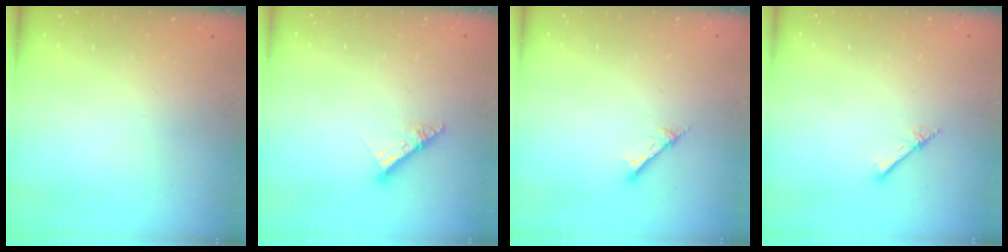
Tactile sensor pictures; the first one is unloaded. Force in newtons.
{"total": 8.2, "press": 8.1, "slide": 1.0}
{"total": 2.6, "press": 2.6, "slide": 0.1}
{"total": 2.6, "press": 2.6, "slide": 0.3}